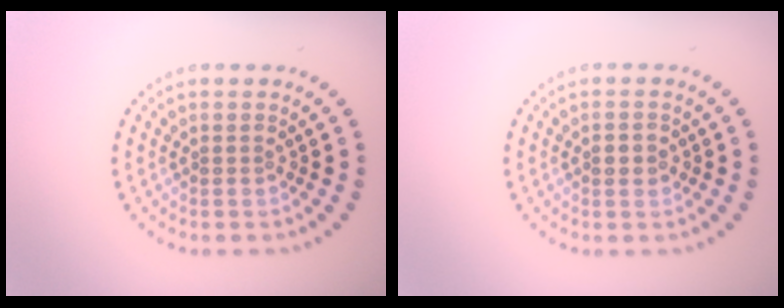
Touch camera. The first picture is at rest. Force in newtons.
{"total": 1.2, "press": 1.2, "slide": 0.0}